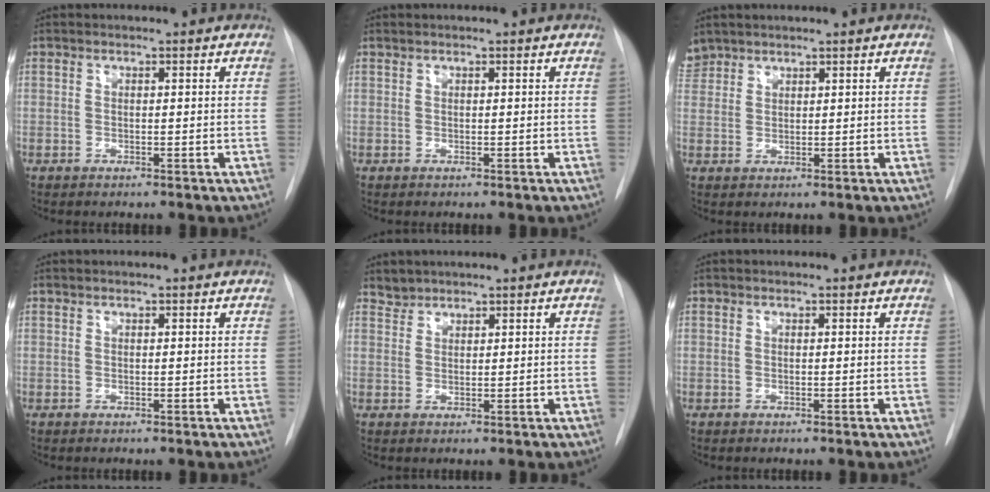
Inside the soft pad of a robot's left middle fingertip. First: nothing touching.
{"total": 0.0}
{"total": 3.3, "force": [2.9, 1.6, 0.0], "torque": [-0.002, 0.012, 0.060]}
{"total": 0.0}
{"total": 1.6, "force": [1.5, 0.4, -0.4], "torque": [0.010, 0.005, 0.027]}
{"total": 0.0}